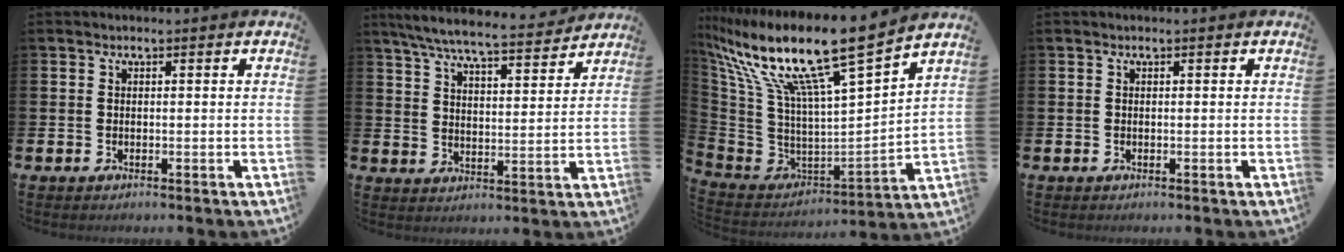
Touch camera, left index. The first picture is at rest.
{"total": 7.5, "force": [7.0, 0.7, 2.7], "torque": [-0.073, -0.045, 0.120]}
{"total": 15.2, "force": [11.5, 1.4, 9.8], "torque": [-0.238, -0.080, 0.187]}
{"total": 0.0}